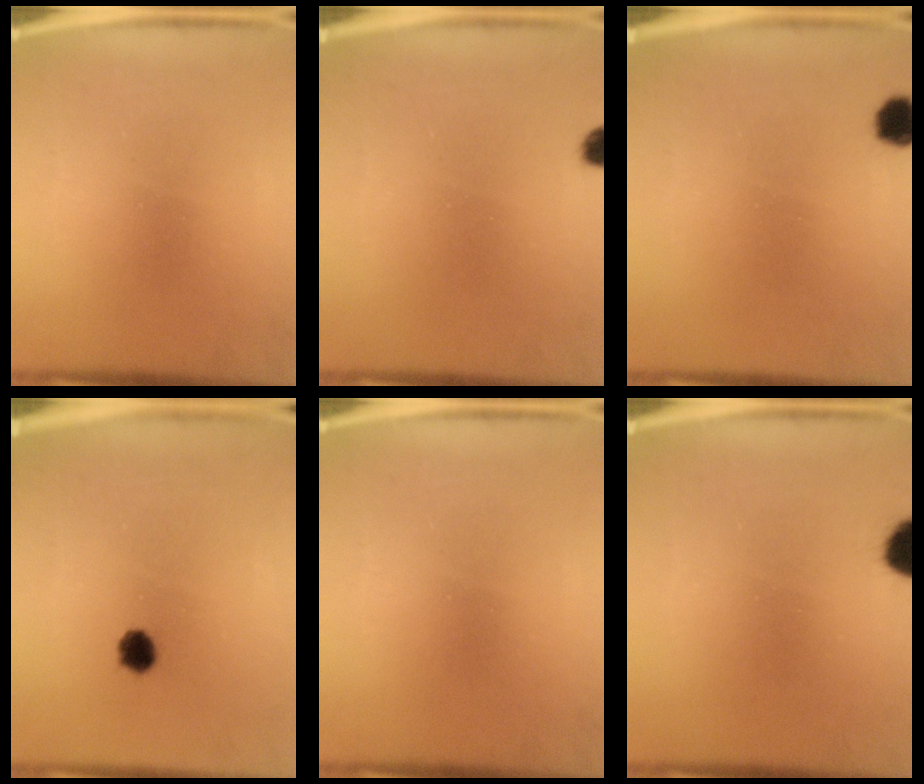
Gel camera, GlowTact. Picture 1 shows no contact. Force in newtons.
{"total": 1.8}
{"total": 3.3}
{"total": 2.9}
{"total": 0.0}
{"total": 8.0}